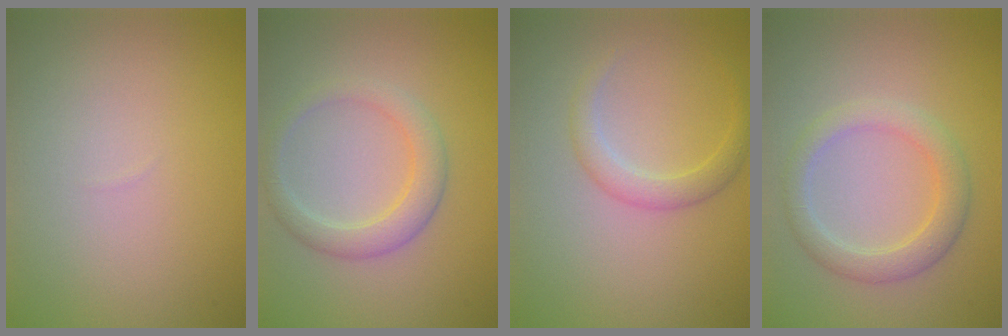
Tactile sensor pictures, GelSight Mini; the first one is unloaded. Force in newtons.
{"total": 2.9, "press": 2.9, "slide": 0.2}
{"total": 2.0, "press": 2.0, "slide": 0.1}
{"total": 3.1, "press": 3.1, "slide": 0.3}